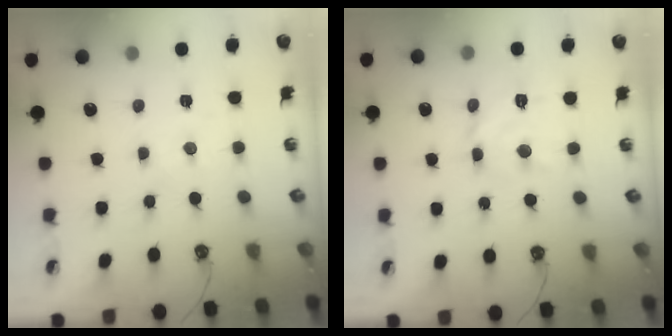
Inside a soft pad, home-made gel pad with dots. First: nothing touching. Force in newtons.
{"total": 11.9, "press": 11.9, "slide": 1.0}